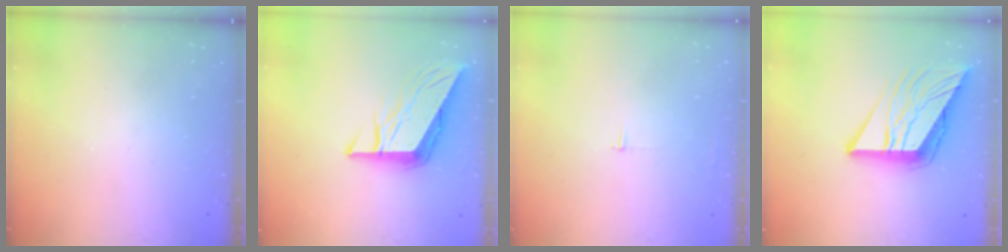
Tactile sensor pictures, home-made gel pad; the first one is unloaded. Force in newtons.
{"total": 9.2, "press": 9.1, "slide": 0.8}
{"total": 2.3, "press": 2.3, "slide": 0.2}
{"total": 12.2, "press": 12.1, "slide": 1.4}